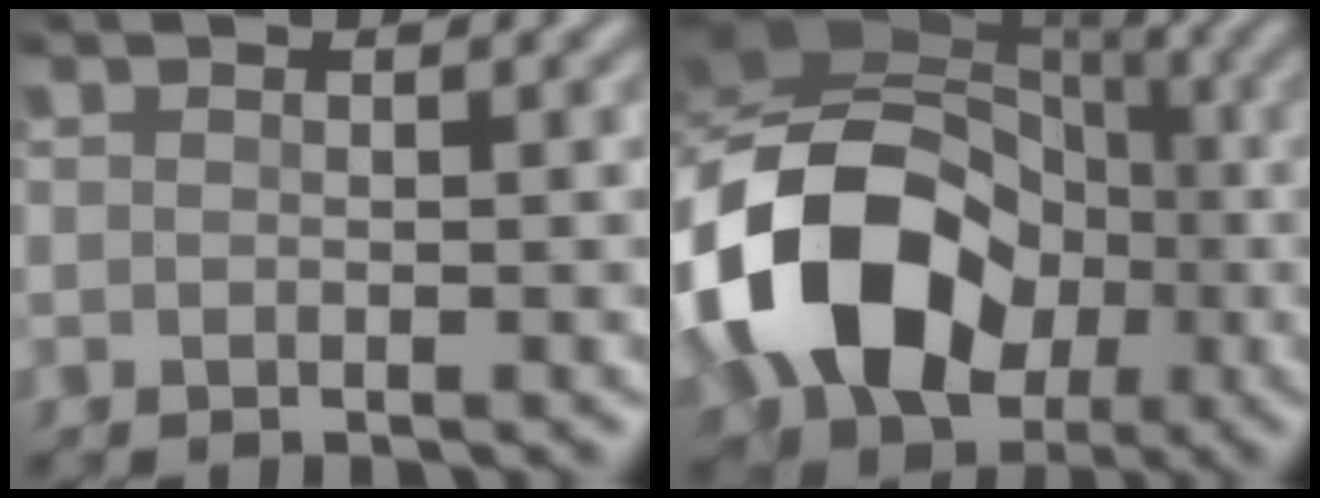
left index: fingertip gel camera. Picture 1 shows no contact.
{"total": 14.1, "force": [-3.4, 10.8, 8.4], "torque": [-0.183, -0.003, -0.062]}